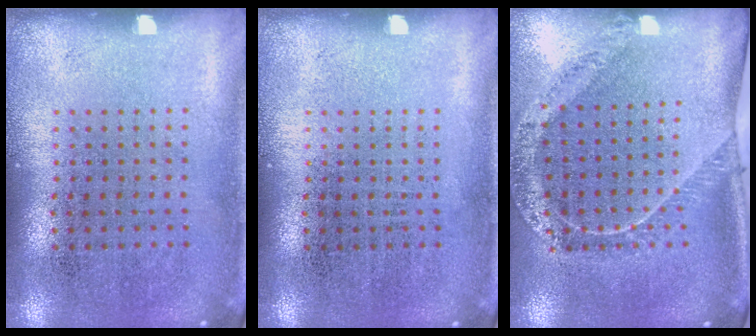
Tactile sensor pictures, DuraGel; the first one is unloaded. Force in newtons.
{"total": 0.0}
{"total": 1.5, "press": 1.5, "slide": 0.3}